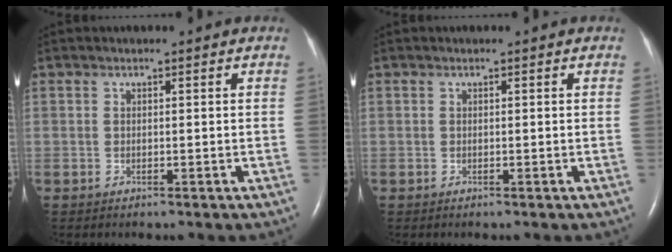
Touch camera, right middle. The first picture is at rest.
{"total": 0.0}